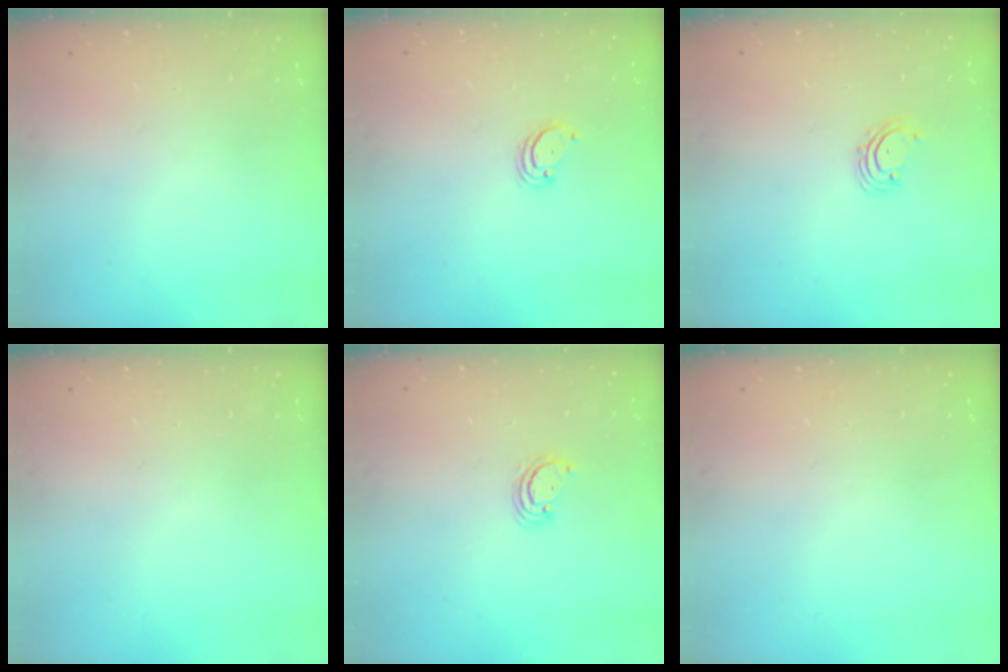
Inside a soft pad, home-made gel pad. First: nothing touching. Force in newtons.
{"total": 2.3, "press": 2.3, "slide": 0.2}
{"total": 2.0, "press": 2.0, "slide": 0.4}
{"total": 0.0}
{"total": 3.2, "press": 3.1, "slide": 0.3}
{"total": 0.0}